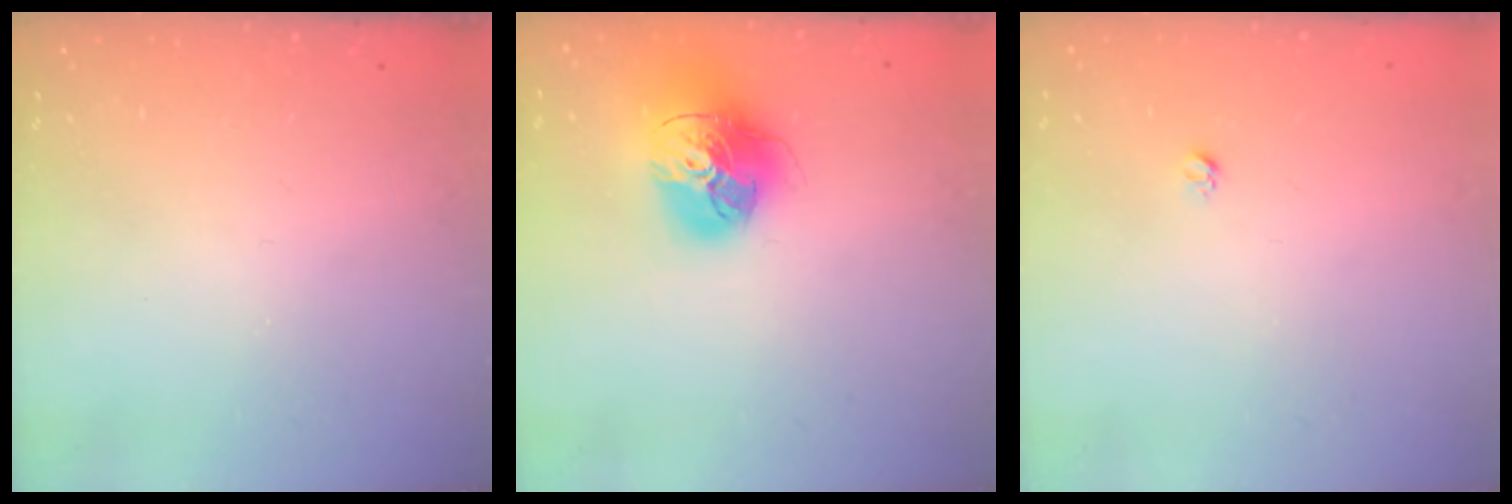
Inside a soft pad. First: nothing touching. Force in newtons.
{"total": 18.6, "press": 18.5, "slide": 1.9}
{"total": 2.7, "press": 2.7, "slide": 0.3}